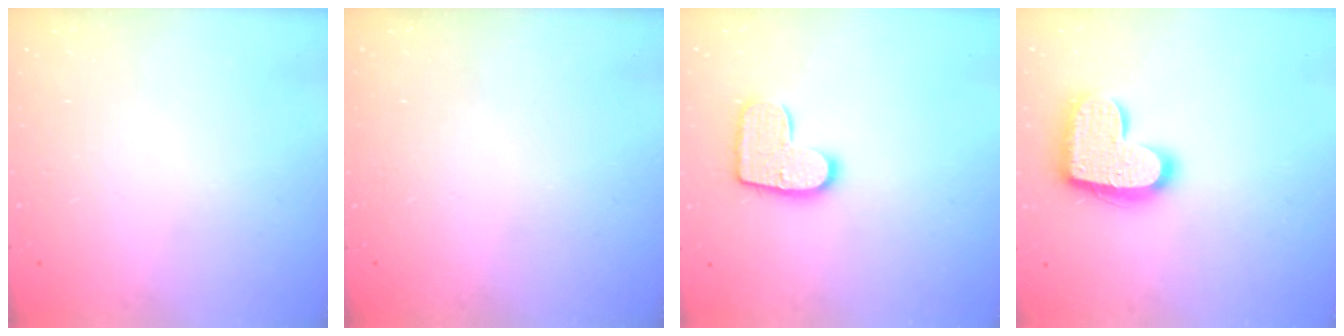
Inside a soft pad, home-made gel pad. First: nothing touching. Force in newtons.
{"total": 0.0}
{"total": 11.8, "press": 11.7, "slide": 0.6}
{"total": 17.2, "press": 17.2, "slide": 0.9}